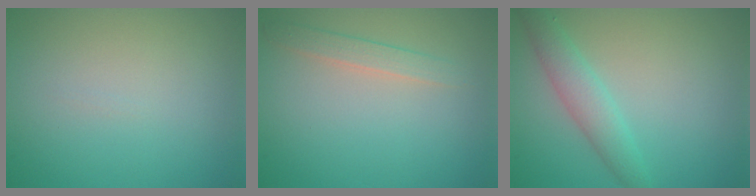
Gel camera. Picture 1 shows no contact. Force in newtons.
{"total": 1.6, "press": 1.6, "slide": 0.0}
{"total": 2.8, "press": 2.8, "slide": 0.1}